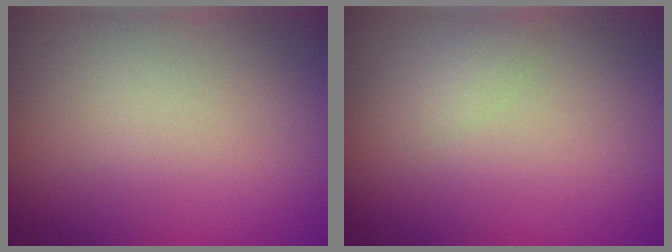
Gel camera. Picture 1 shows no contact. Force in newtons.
{"total": 1.0, "press": 1.0, "slide": 0.1}